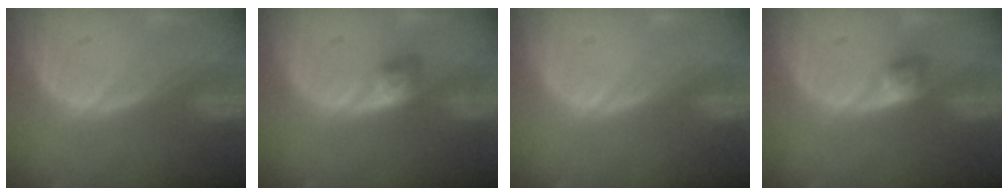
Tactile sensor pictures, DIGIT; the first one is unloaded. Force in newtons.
{"total": 2.9, "press": 2.5, "slide": 1.4}
{"total": 0.0}
{"total": 2.5, "press": 2.4, "slide": 0.8}